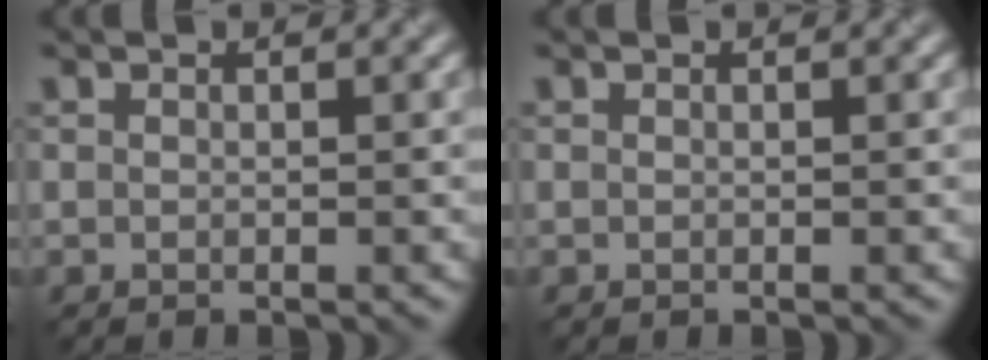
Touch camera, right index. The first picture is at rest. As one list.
[{"total": 0.0}]